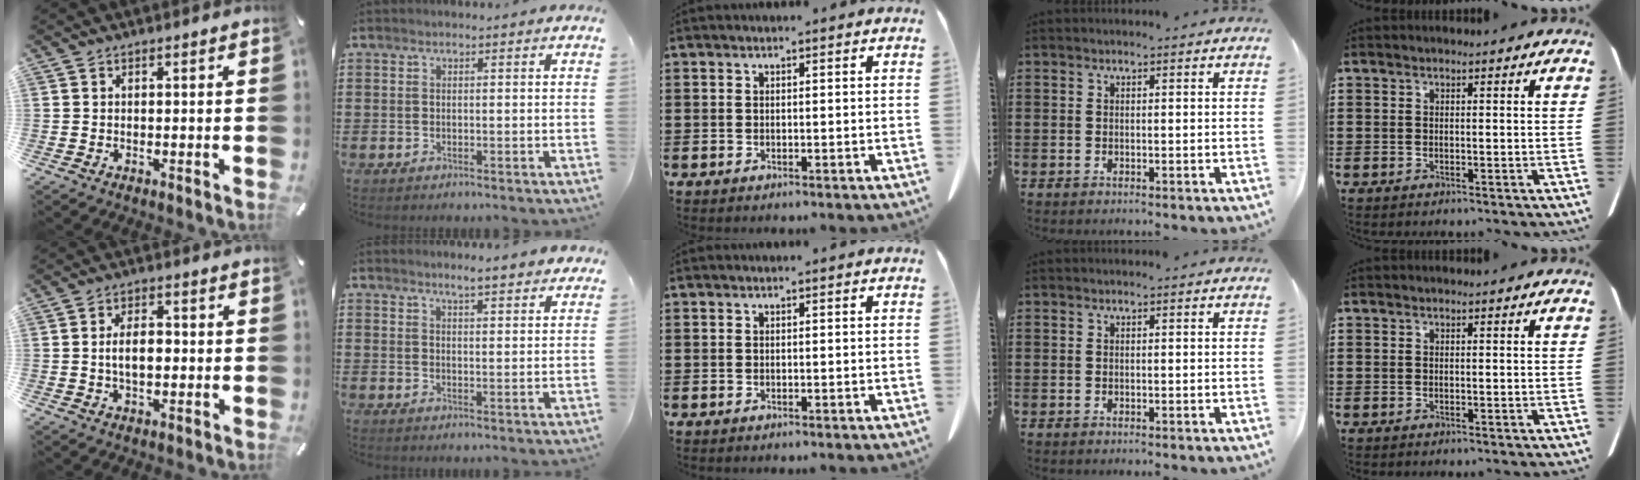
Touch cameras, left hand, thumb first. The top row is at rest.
{"thumb": {"total": 6.0, "force": [-0.4, 3.4, 4.9], "torque": [-0.081, 0.001, -0.013]}, "index": {"total": 3.4, "force": [3.2, 0.2, 1.1], "torque": [-0.031, -0.003, 0.057]}}